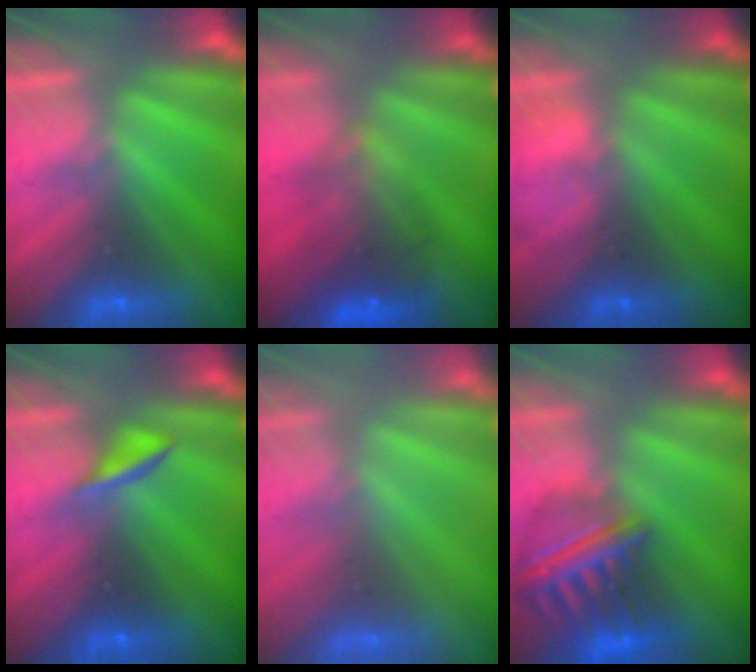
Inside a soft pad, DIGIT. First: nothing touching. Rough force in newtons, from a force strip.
{"total": 9.3}
{"total": 2.4}
{"total": 2.1}
{"total": 8.5}
{"total": 8.1}